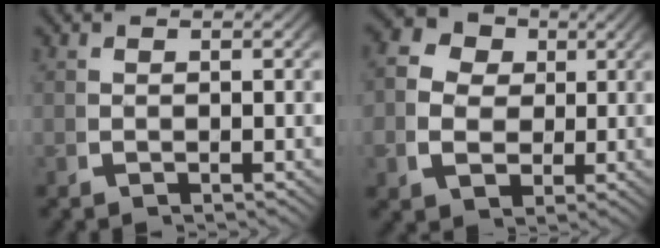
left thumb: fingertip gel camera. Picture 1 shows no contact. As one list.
[{"total": 8.0, "force": [1.4, 6.8, 4.0], "torque": [-0.084, -0.013, 0.021]}]